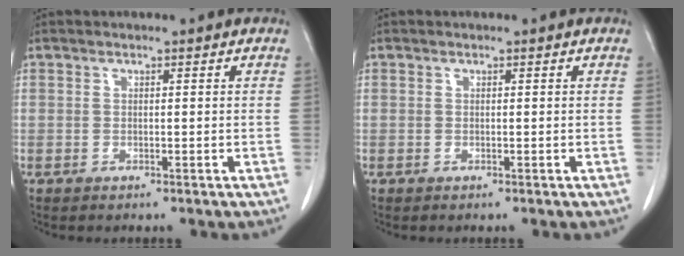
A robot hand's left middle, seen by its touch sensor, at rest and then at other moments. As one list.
[{"total": 0.0}]